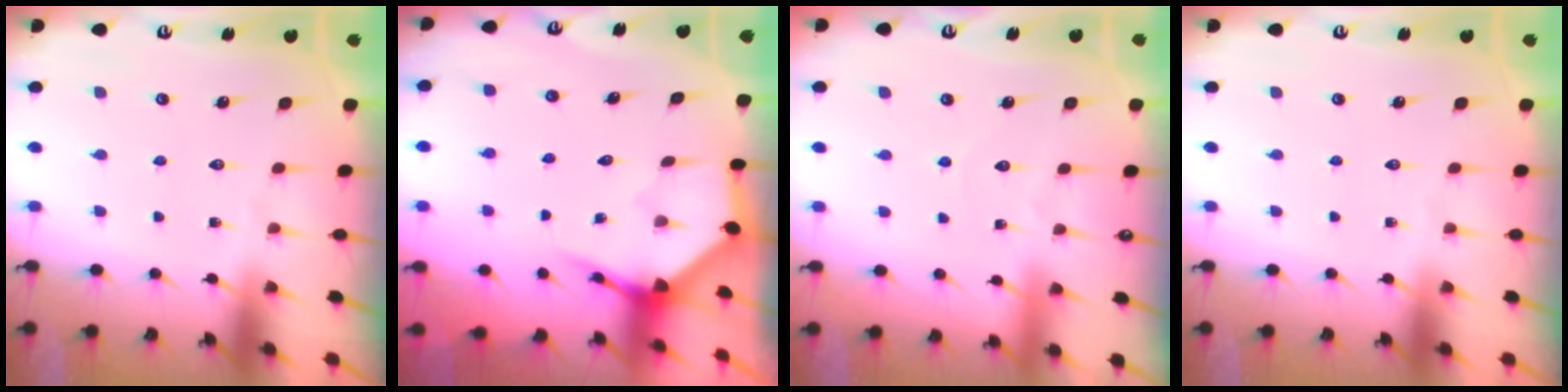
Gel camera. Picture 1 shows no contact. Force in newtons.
{"total": 3.9, "press": 3.9, "slide": 0.3}
{"total": 2.9, "press": 2.9, "slide": 0.3}
{"total": 0.0}